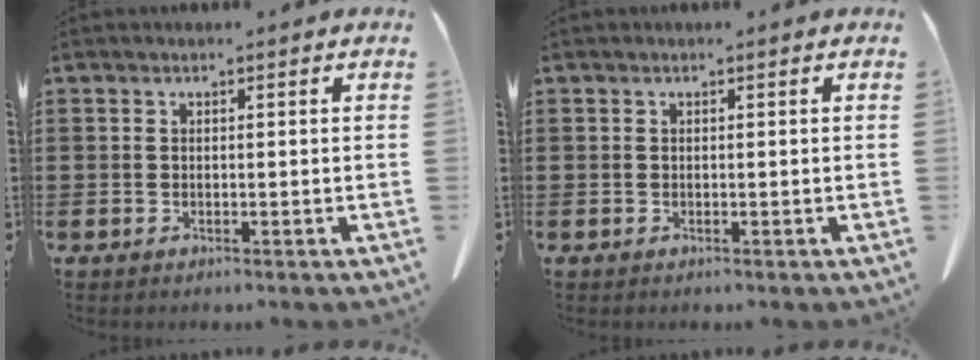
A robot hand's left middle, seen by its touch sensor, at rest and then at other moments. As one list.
[{"total": 0.0}]